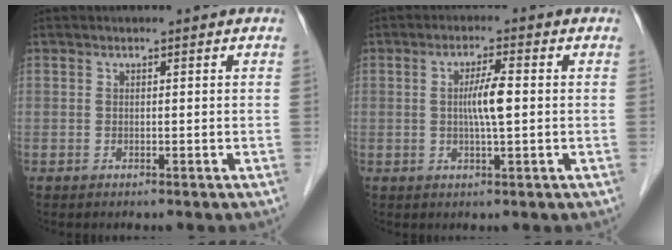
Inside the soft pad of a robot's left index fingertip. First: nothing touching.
{"total": 4.3, "force": [0.0, 0.2, 4.3], "torque": [-0.082, 0.000, -0.001]}